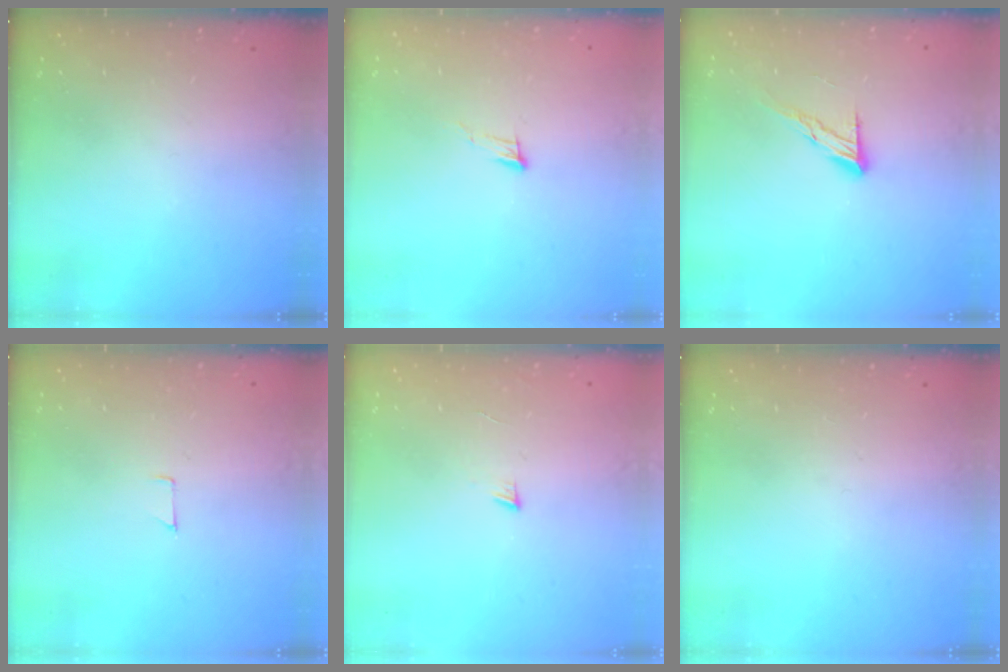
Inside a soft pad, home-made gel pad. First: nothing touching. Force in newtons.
{"total": 6.3, "press": 6.2, "slide": 1.0}
{"total": 8.7, "press": 8.7, "slide": 0.7}
{"total": 3.8, "press": 3.8, "slide": 0.3}
{"total": 3.1, "press": 3.1, "slide": 0.4}
{"total": 0.0}